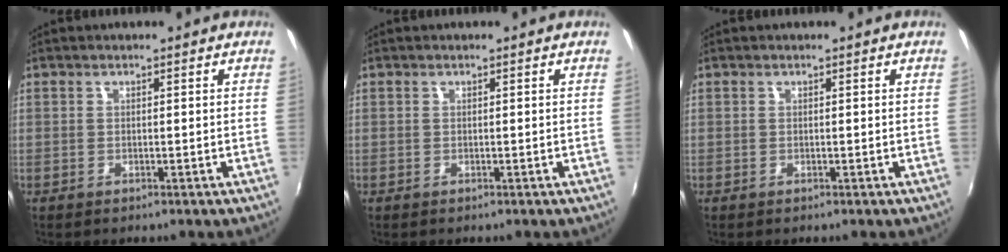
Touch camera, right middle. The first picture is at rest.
{"total": 0.0}
{"total": 0.0}